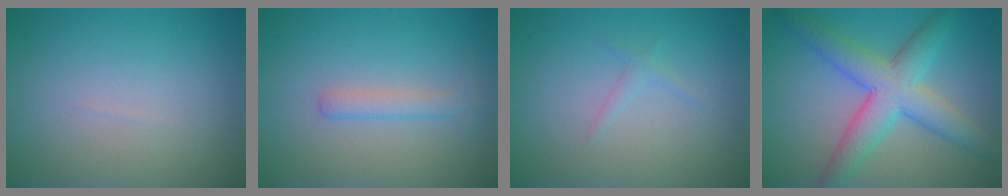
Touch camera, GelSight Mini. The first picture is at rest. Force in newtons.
{"total": 1.8, "press": 1.8, "slide": 0.1}
{"total": 0.7, "press": 0.7, "slide": 0.1}
{"total": 6.7, "press": 6.7, "slide": 0.2}